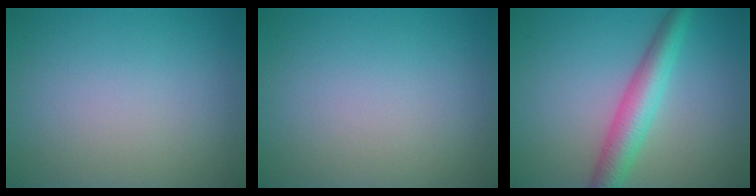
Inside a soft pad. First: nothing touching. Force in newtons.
{"total": 0.0}
{"total": 4.6, "press": 4.6, "slide": 0.2}